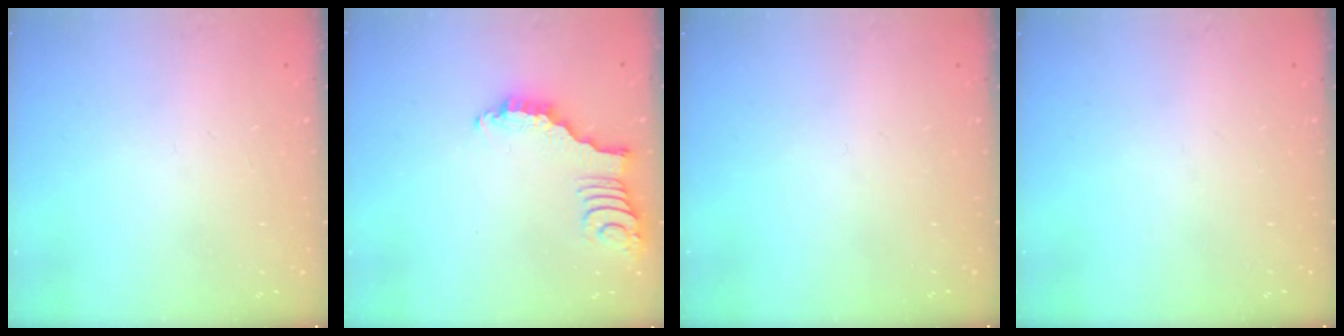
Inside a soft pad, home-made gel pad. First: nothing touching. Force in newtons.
{"total": 2.9, "press": 2.9, "slide": 0.4}
{"total": 0.0}
{"total": 0.0}